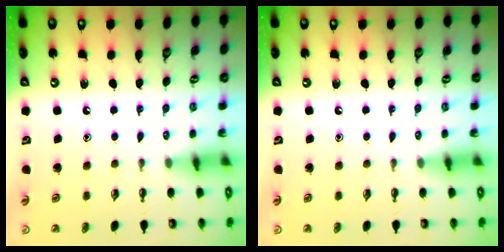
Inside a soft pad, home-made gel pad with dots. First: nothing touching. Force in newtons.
{"total": 0.0}